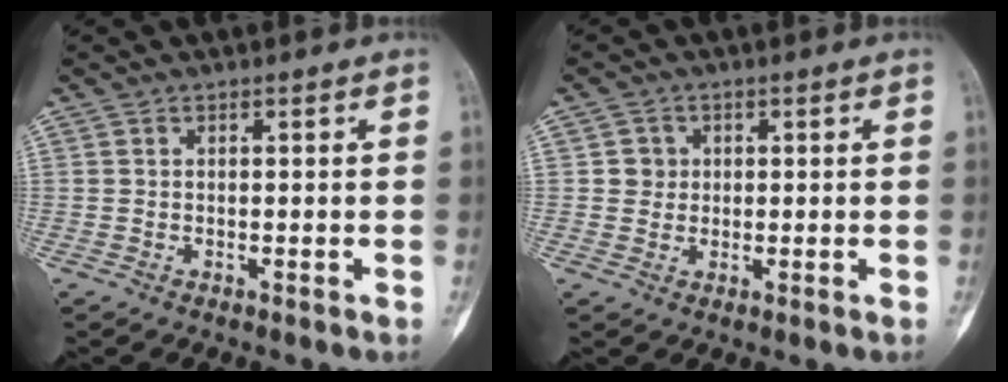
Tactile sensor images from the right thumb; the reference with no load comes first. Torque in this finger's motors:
{"motor_torque": [0.08, -0.12, 0.36, 0.16, 0.06]}